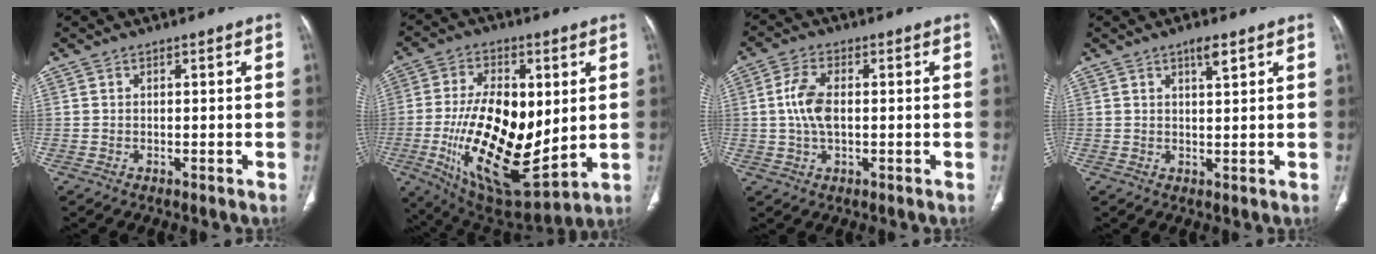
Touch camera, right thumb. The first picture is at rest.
{"total": 24.4, "force": [-0.5, 11.9, 21.2], "torque": [-0.371, -0.029, 0.009]}
{"total": 6.3, "force": [0.2, 3.2, 5.4], "torque": [-0.116, 0.008, 0.001]}
{"total": 2.9, "force": [1.8, 0.6, 2.2], "torque": [-0.036, -0.012, 0.029]}